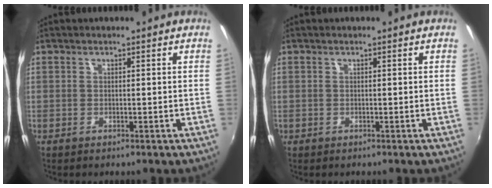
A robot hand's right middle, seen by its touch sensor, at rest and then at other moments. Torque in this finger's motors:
{"motor_torque": [-0.36, -0.16, -0.12, -0.01]}